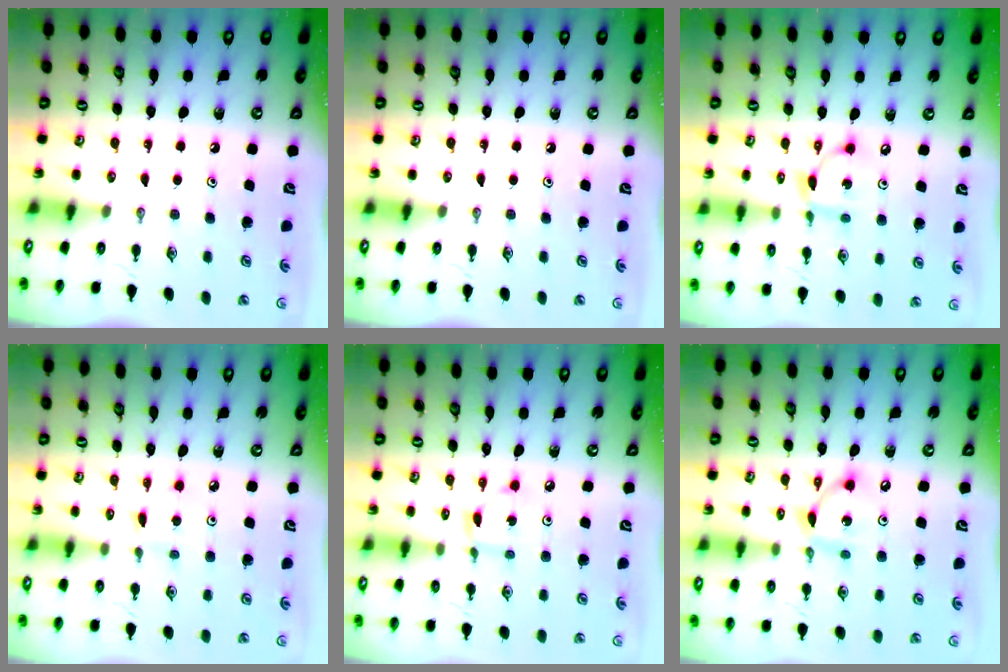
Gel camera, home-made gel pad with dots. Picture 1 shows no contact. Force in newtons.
{"total": 0.0}
{"total": 7.6, "press": 7.6, "slide": 0.3}
{"total": 2.8, "press": 2.8, "slide": 0.3}
{"total": 2.8, "press": 2.8, "slide": 0.1}
{"total": 7.7, "press": 7.7, "slide": 0.4}